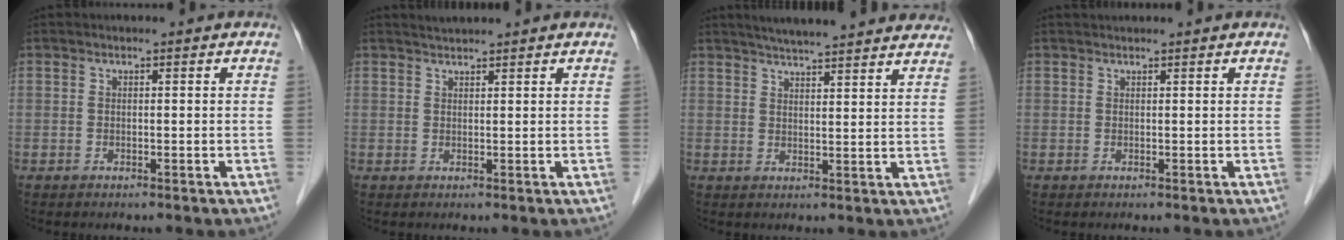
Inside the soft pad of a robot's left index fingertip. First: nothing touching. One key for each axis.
{"total": 1.8, "fx": 1.8, "fy": 0.0, "fz": 0.3, "tx": -0.009, "ty": 0.015, "tz": 0.034}
{"total": 17.4, "fx": 15.7, "fy": 1.7, "fz": 7.3, "tx": -0.100, "ty": 0.023, "tz": 0.197}
{"total": 1.7, "fx": 1.6, "fy": 0.2, "fz": 0.4, "tx": -0.008, "ty": 0.025, "tz": 0.027}